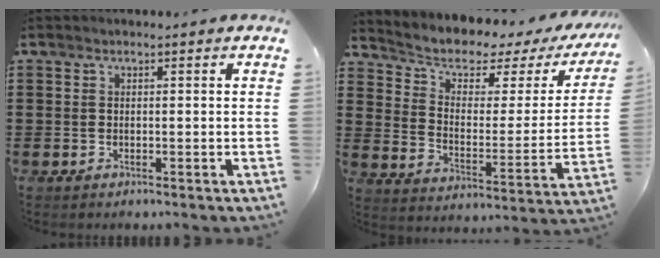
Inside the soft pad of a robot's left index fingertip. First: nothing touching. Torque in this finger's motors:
{"motor_torque": [1.25, -0.89, 0.33, 0.05]}